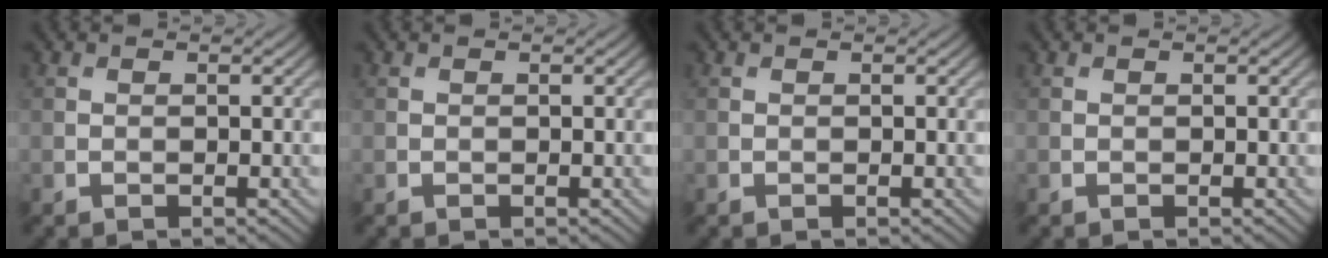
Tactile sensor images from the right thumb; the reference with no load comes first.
{"total": 0.0}
{"total": 0.0}
{"total": 0.0}